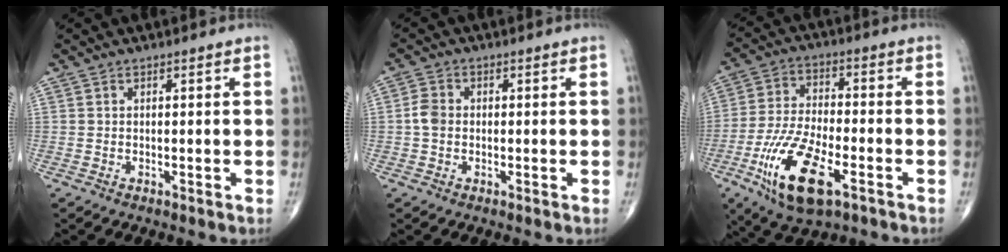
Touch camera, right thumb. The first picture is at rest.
{"total": 3.1, "force": [-0.3, 2.4, 1.9], "torque": [-0.035, 0.008, -0.012]}
{"total": 16.2, "force": [-7.0, 6.6, 13.0], "torque": [-0.254, 0.014, -0.123]}